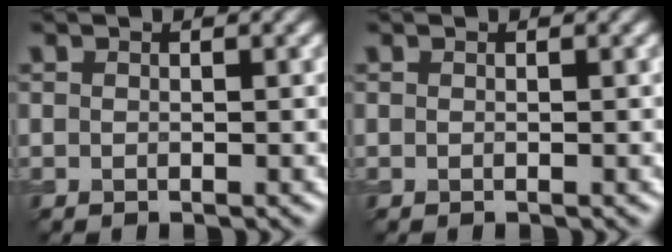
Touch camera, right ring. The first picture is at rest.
{"total": 0.0}